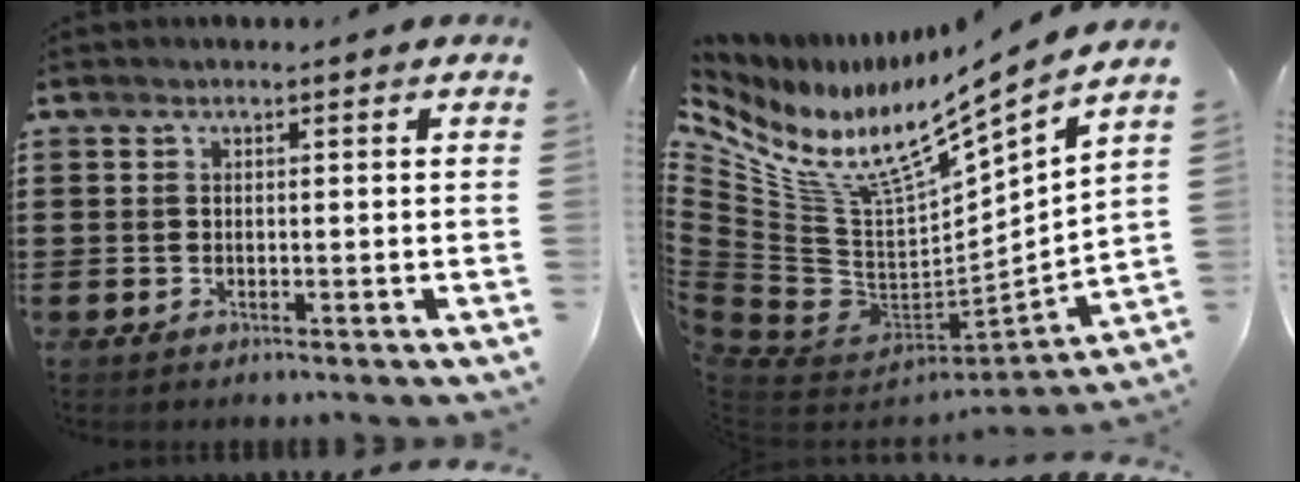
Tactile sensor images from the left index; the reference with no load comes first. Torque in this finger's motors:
{"motor_torque": [0.40, 0.05, 0.09, 0.08]}